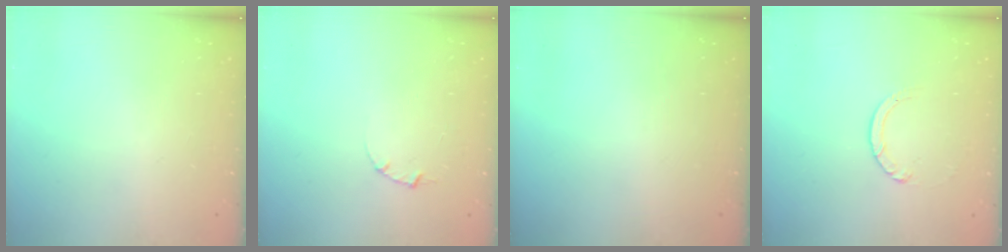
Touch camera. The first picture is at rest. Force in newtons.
{"total": 1.0, "press": 1.0, "slide": 0.3}
{"total": 0.0}
{"total": 2.4, "press": 2.4, "slide": 0.2}